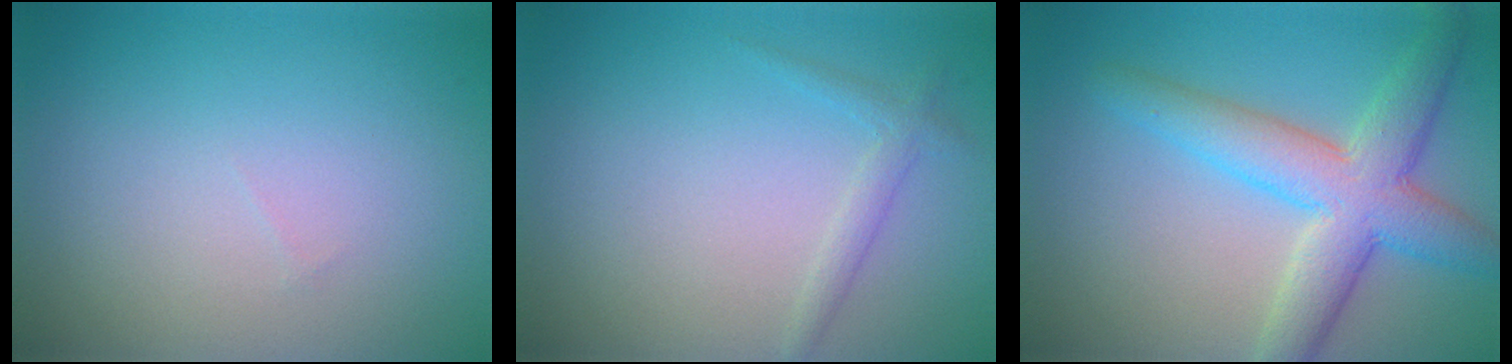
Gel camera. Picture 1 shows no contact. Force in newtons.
{"total": 1.4, "press": 1.4, "slide": 0.0}
{"total": 6.5, "press": 6.5, "slide": 0.1}